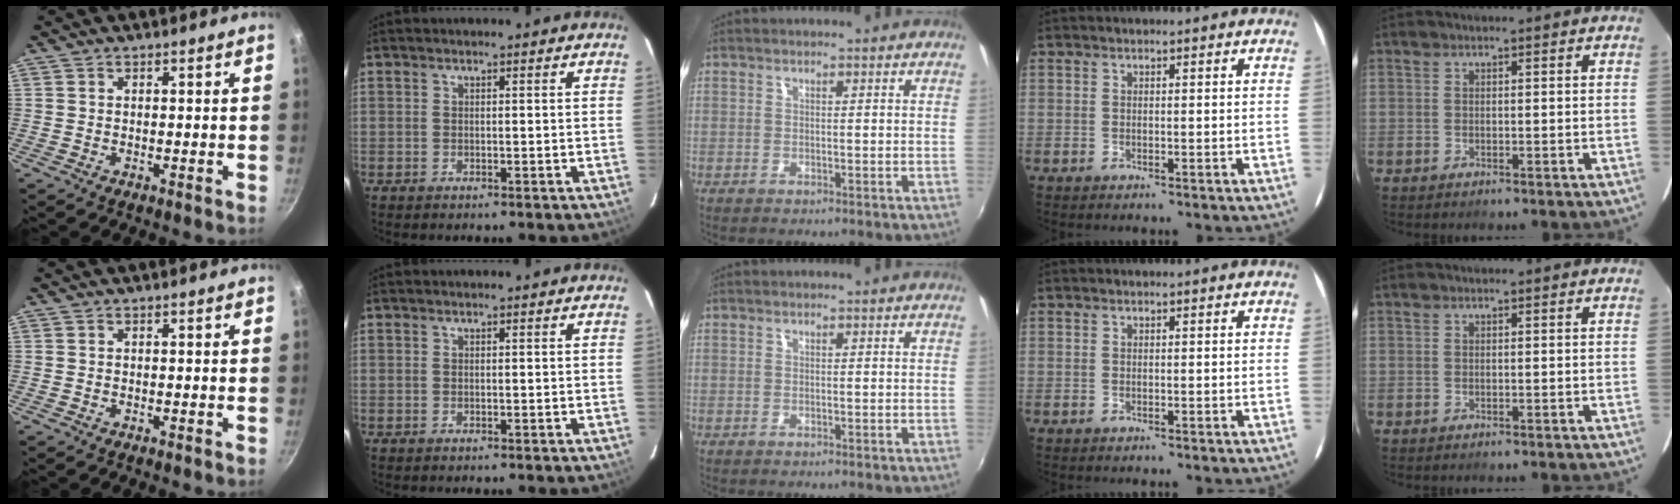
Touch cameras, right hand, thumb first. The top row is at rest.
{}